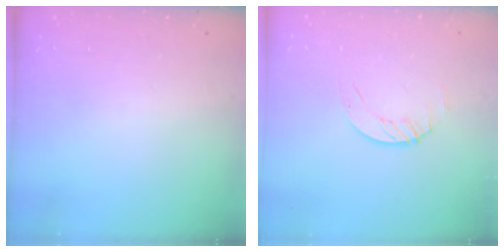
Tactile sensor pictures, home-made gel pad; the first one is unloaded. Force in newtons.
{"total": 1.9, "press": 1.9, "slide": 0.2}